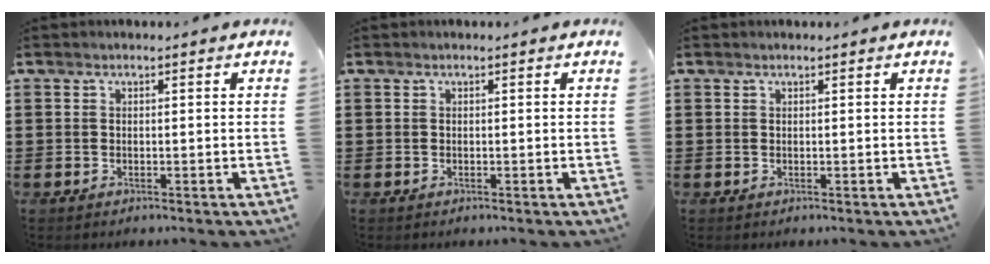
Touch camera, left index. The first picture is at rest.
{"total": 0.0}
{"total": 0.0}